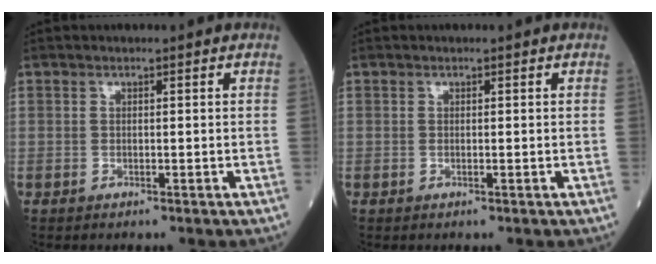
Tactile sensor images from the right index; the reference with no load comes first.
{"total": 0.0}